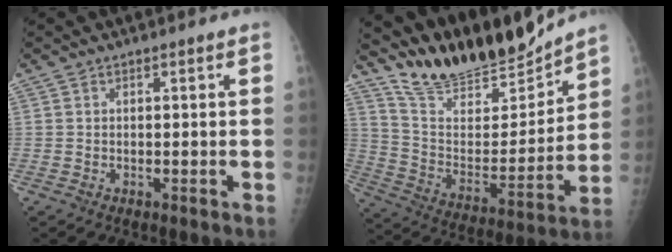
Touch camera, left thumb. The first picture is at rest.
{"total": 20.1, "force": [18.4, 4.6, 6.7], "torque": [-0.081, -0.102, 0.321]}